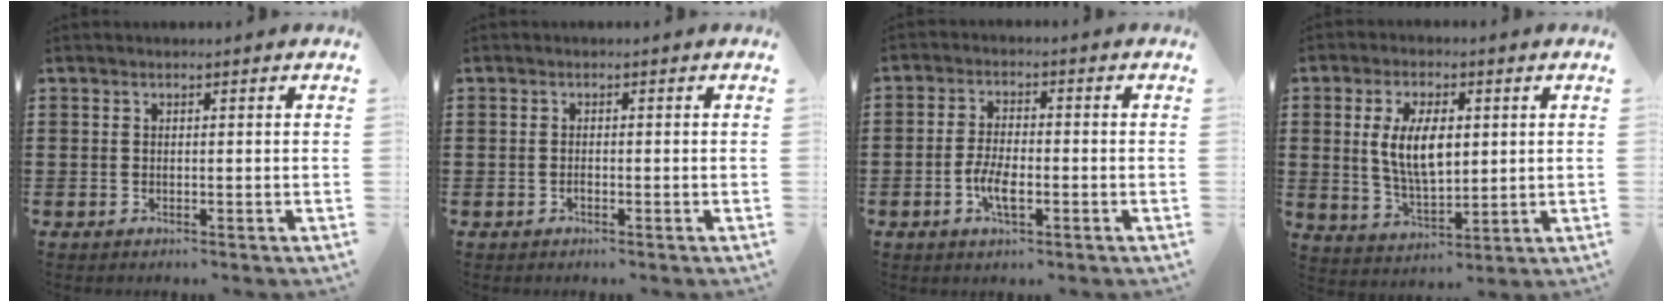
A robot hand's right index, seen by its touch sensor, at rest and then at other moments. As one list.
[{"total": 0.6, "force": [-0.4, 0.3, 0.3], "torque": [-0.006, -0.001, -0.007]}, {"total": 4.6, "force": [-1.7, 1.8, 3.9], "torque": [-0.084, 0.001, -0.035]}, {"total": 8.5, "force": [1.4, 4.2, 7.3], "torque": [-0.143, 0.008, 0.022]}]